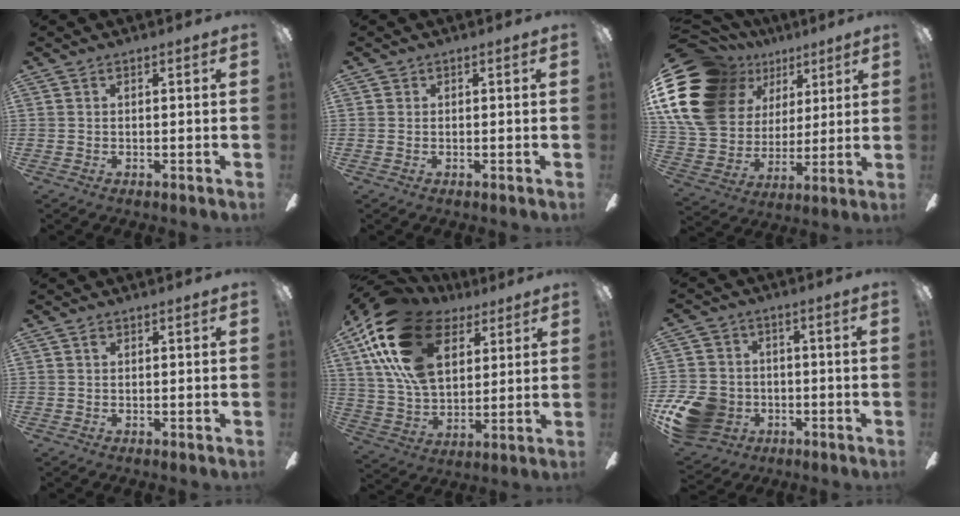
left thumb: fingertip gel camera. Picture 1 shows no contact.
{"total": 0.0}
{"total": 22.0, "force": [10.4, 16.0, 10.9], "torque": [-0.230, -0.047, 0.204]}
{"total": 0.5, "force": [0.2, 0.4, 0.3], "torque": [-0.006, 0.003, 0.003]}
{"total": 23.6, "force": [10.8, 14.3, 15.3], "torque": [-0.323, -0.032, 0.191]}
{"total": 13.6, "force": [-4.9, 11.2, 6.0], "torque": [-0.133, 0.031, -0.083]}